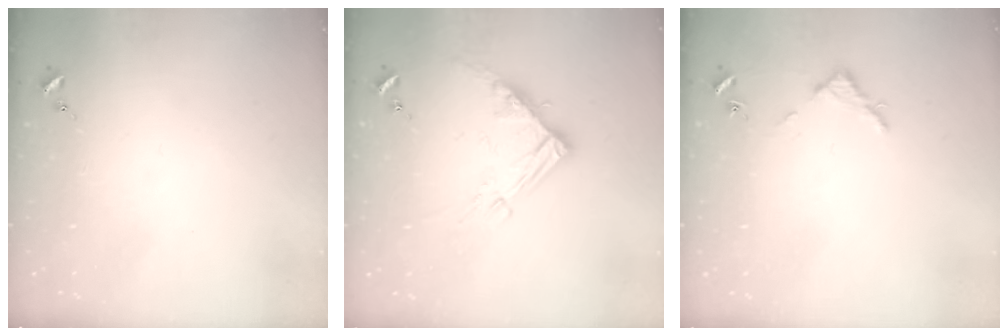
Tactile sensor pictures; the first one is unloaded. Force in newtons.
{"total": 12.3, "press": 12.2, "slide": 1.3}
{"total": 2.8, "press": 2.8, "slide": 0.3}